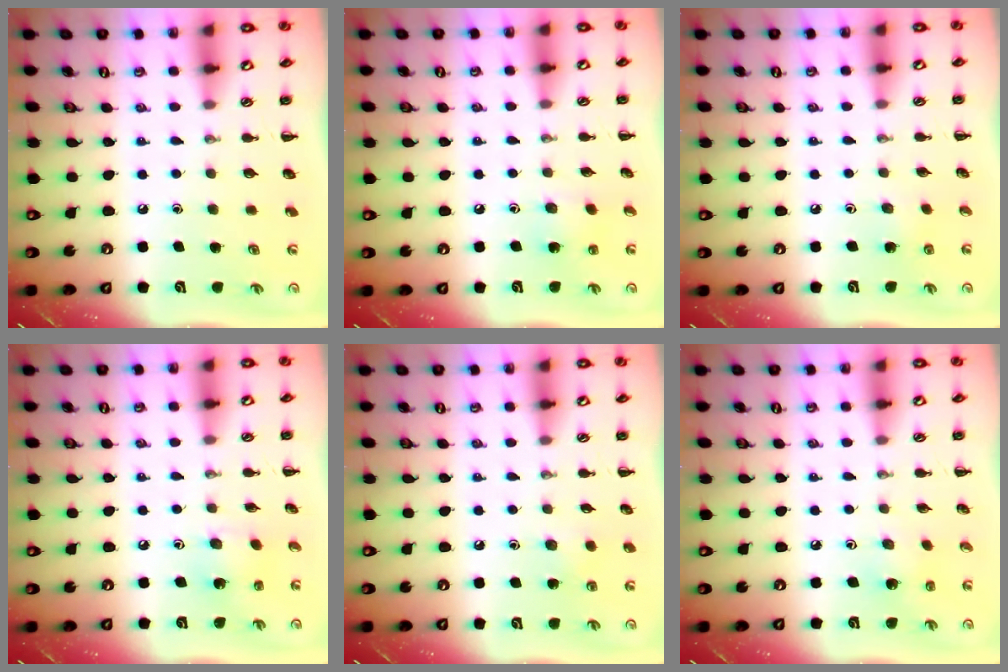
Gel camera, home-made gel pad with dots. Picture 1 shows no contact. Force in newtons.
{"total": 5.9, "press": 5.8, "slide": 1.3}
{"total": 2.7, "press": 2.5, "slide": 0.8}
{"total": 2.1, "press": 2.0, "slide": 0.5}
{"total": 4.3, "press": 4.1, "slide": 1.3}
{"total": 2.9, "press": 2.7, "slide": 0.9}